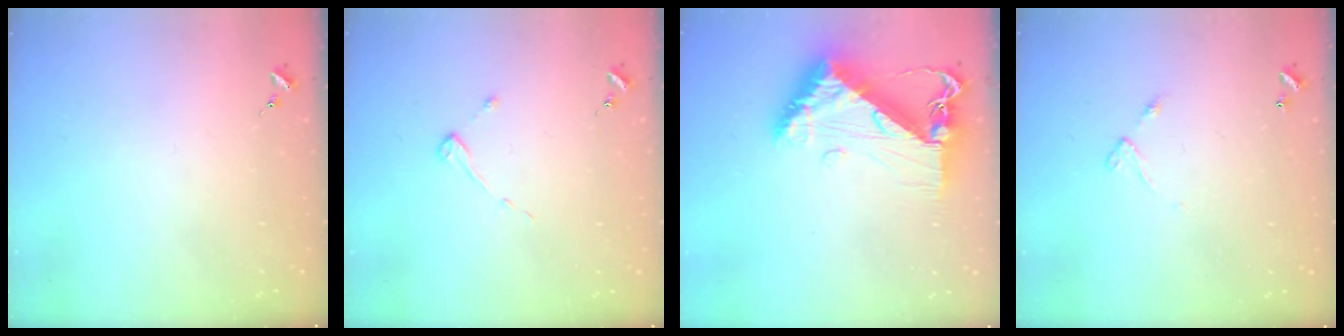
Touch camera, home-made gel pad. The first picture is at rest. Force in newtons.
{"total": 2.9, "press": 2.8, "slide": 0.3}
{"total": 13.5, "press": 13.5, "slide": 1.4}
{"total": 5.1, "press": 5.1, "slide": 0.4}